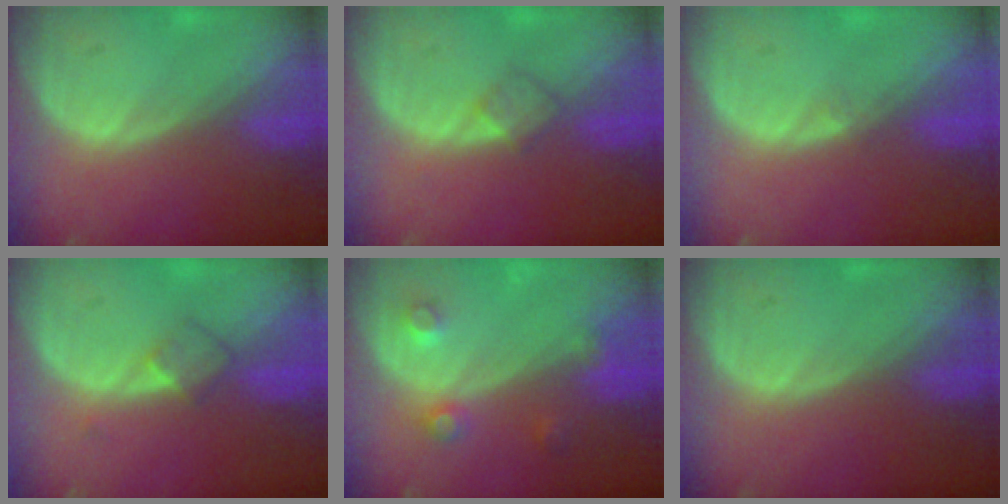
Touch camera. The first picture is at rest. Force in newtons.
{"total": 2.0, "press": 2.0, "slide": 0.2}
{"total": 0.6, "press": 0.5, "slide": 0.4}
{"total": 2.7, "press": 2.4, "slide": 1.1}
{"total": 3.7, "press": 3.4, "slide": 1.4}
{"total": 0.0}